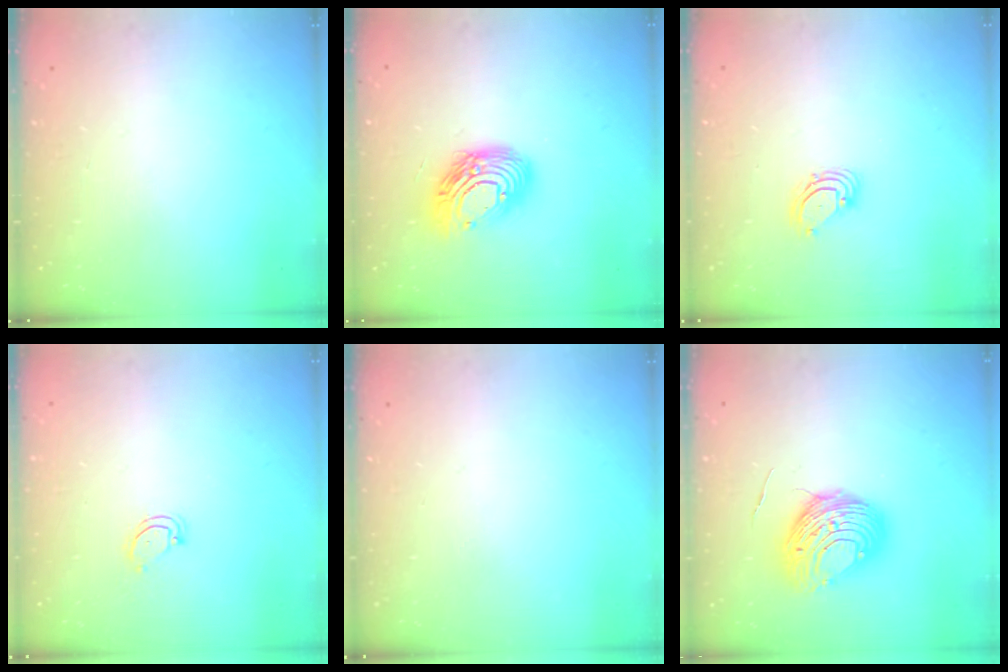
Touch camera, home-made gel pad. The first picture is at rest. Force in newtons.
{"total": 14.9, "press": 14.9, "slide": 1.3}
{"total": 3.3, "press": 3.3, "slide": 0.3}
{"total": 3.8, "press": 3.8, "slide": 0.4}
{"total": 0.0}
{"total": 11.2, "press": 11.2, "slide": 1.2}